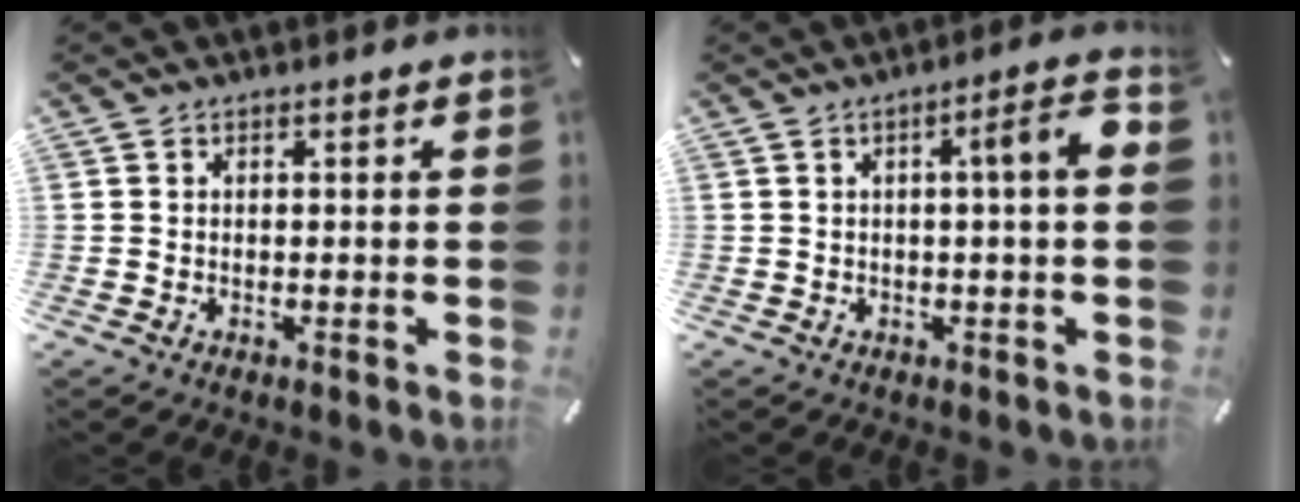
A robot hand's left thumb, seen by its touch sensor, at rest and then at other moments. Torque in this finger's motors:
{"motor_torque": [0.95, 1.46, 0.73, 0.00, 0.23]}